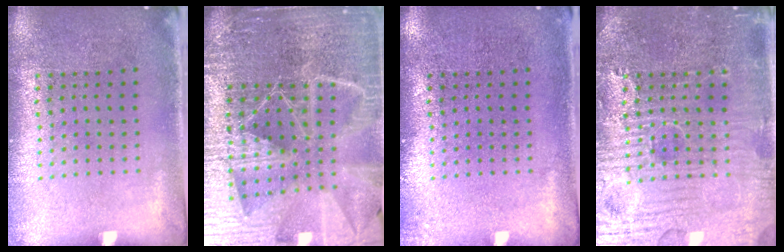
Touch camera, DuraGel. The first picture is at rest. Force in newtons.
{"total": 6.2, "press": 5.4, "slide": 3.1}
{"total": 0.7, "press": 0.7, "slide": 0.2}
{"total": 4.8, "press": 4.7, "slide": 0.5}